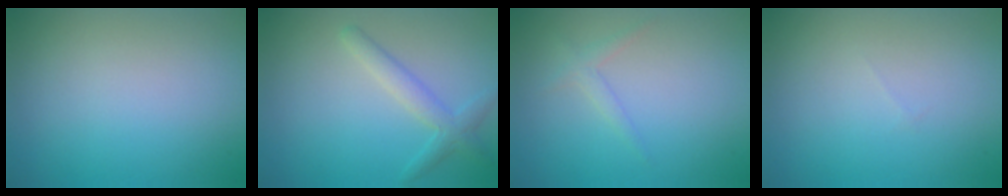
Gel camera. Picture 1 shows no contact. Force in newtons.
{"total": 2.5, "press": 2.5, "slide": 0.2}
{"total": 1.1, "press": 1.1, "slide": 0.1}
{"total": 0.0}